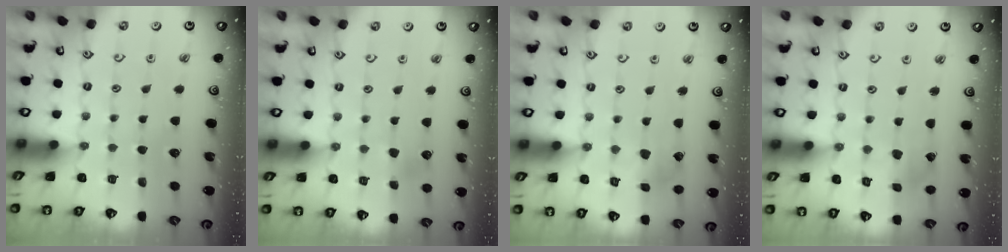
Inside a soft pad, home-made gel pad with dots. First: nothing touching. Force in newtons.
{"total": 2.9, "press": 2.8, "slide": 0.3}
{"total": 2.7, "press": 2.7, "slide": 0.3}
{"total": 1.5, "press": 1.4, "slide": 0.2}